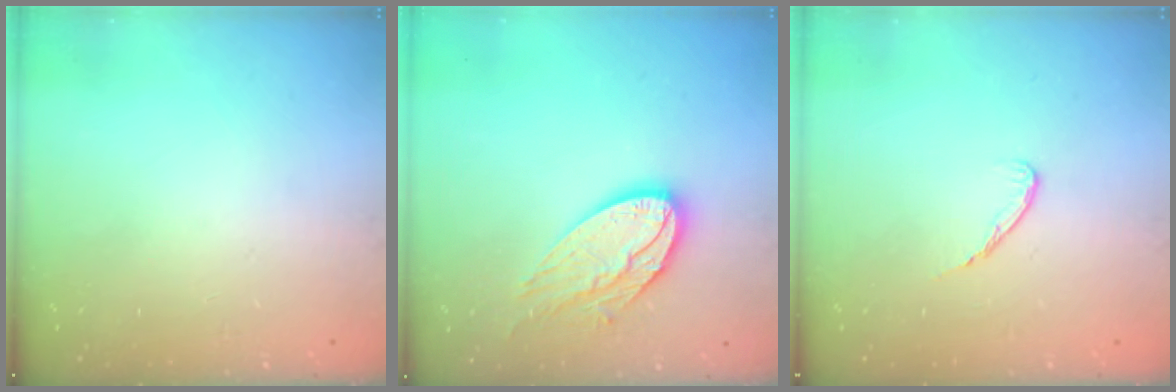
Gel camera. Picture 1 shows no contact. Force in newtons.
{"total": 14.8, "press": 14.8, "slide": 1.0}
{"total": 4.6, "press": 4.6, "slide": 0.5}